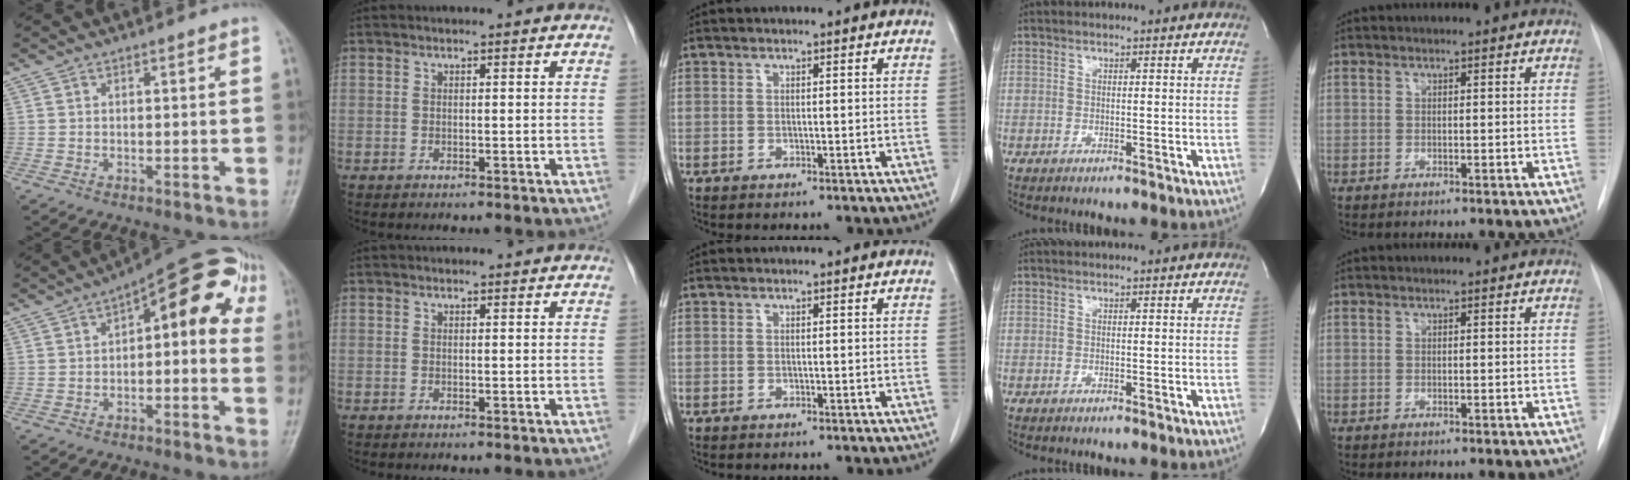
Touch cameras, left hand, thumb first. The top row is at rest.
{"thumb": {"total": 14.3, "force": [2.6, 6.3, 12.5], "torque": [-0.126, 0.044, 0.022]}, "index": {"total": 1.0, "force": [0.9, 0.3, 0.0], "torque": [-0.011, 0.001, 0.008]}}